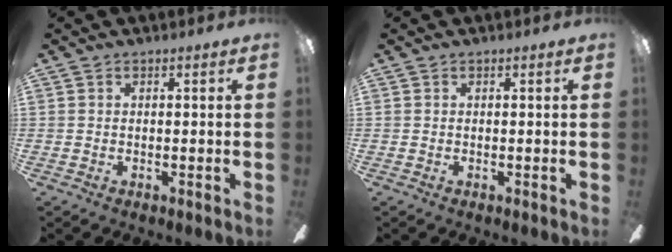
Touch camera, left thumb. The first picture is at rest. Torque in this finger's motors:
{"motor_torque": [0.00, 0.00, 0.14, -0.13, 0.00]}